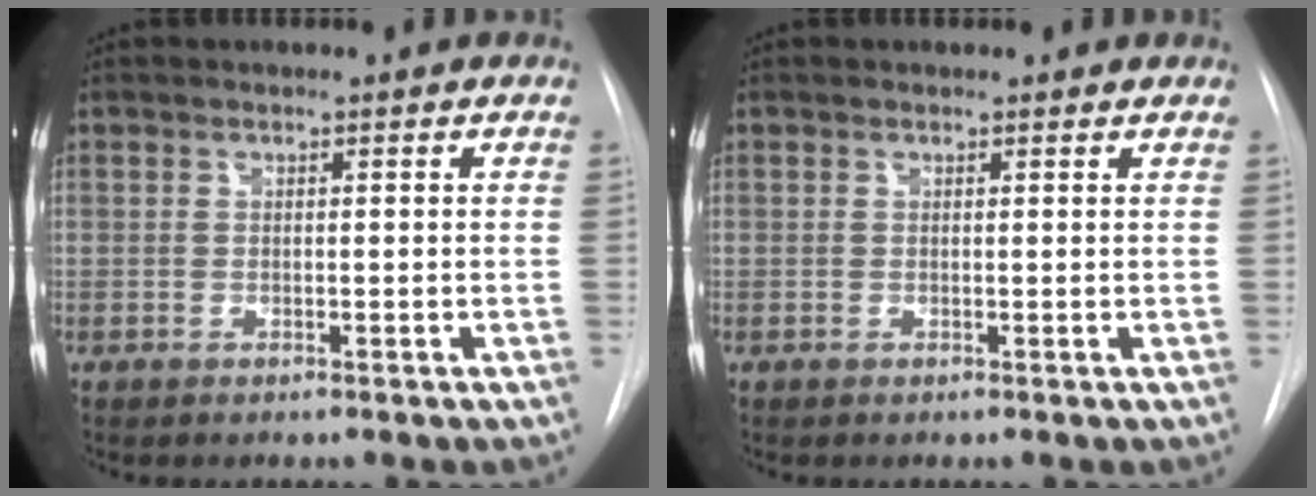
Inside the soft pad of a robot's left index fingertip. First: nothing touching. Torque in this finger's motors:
{"motor_torque": [-0.12, 0.02, -0.33, -0.09]}